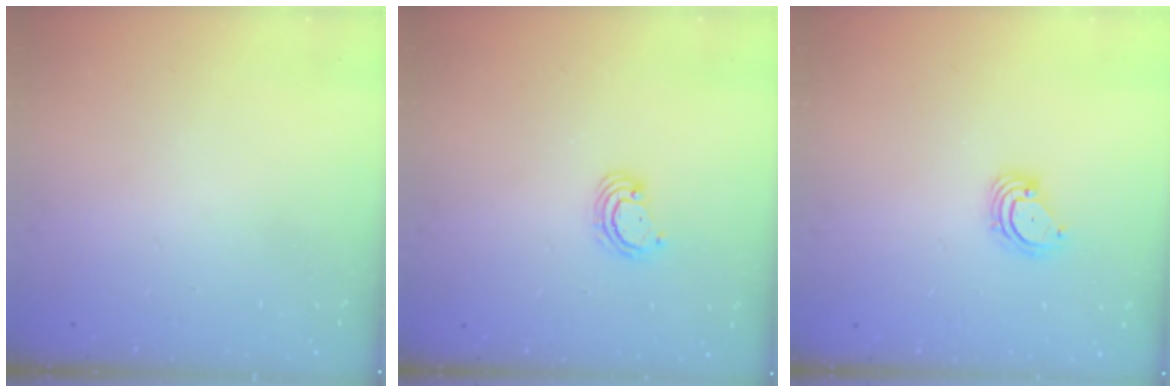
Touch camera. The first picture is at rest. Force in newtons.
{"total": 2.8, "press": 2.8, "slide": 0.3}
{"total": 3.2, "press": 3.2, "slide": 0.1}